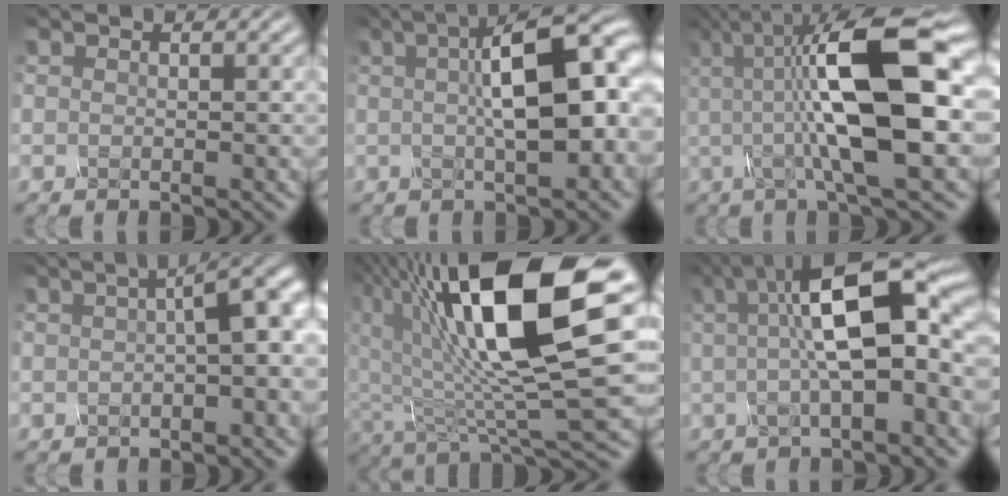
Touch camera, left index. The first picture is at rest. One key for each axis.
{"total": 10.5, "fx": 1.7, "fy": 3.5, "fz": 9.8, "tx": -0.128, "ty": 0.015, "tz": 0.022}
{"total": 12.5, "fx": 1.3, "fy": 3.2, "fz": 12.0, "tx": -0.193, "ty": 0.017, "tz": 0.013}
{"total": 5.4, "fx": 0.2, "fy": 1.3, "fz": 5.2, "tx": -0.059, "ty": 0.017, "tz": 0.001}
{"total": 14.3, "fx": 4.2, "fy": 3.6, "fz": 13.1, "tx": -0.234, "ty": 0.002, "tz": 0.074}
{"total": 10.5, "fx": 1.5, "fy": 3.2, "fz": 9.9, "tx": -0.145, "ty": 0.020, "tz": 0.015}